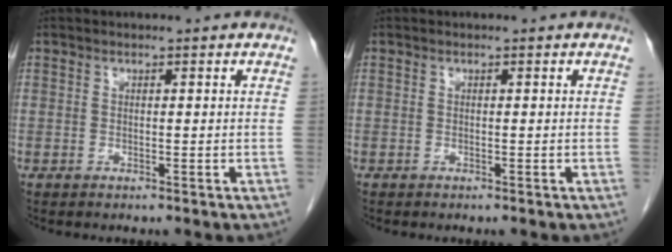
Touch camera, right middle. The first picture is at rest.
{"total": 0.0}